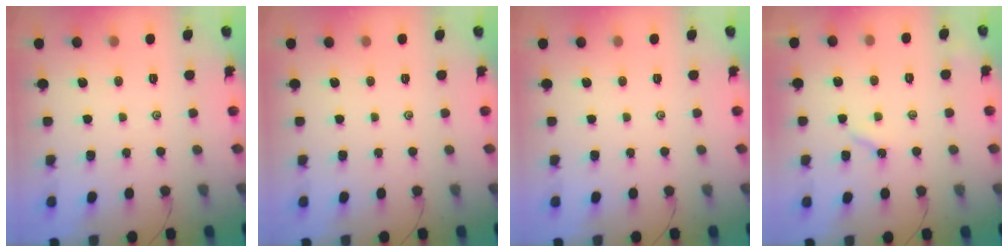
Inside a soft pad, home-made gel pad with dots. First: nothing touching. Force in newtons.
{"total": 0.0}
{"total": 0.0}
{"total": 2.8, "press": 2.8, "slide": 0.5}